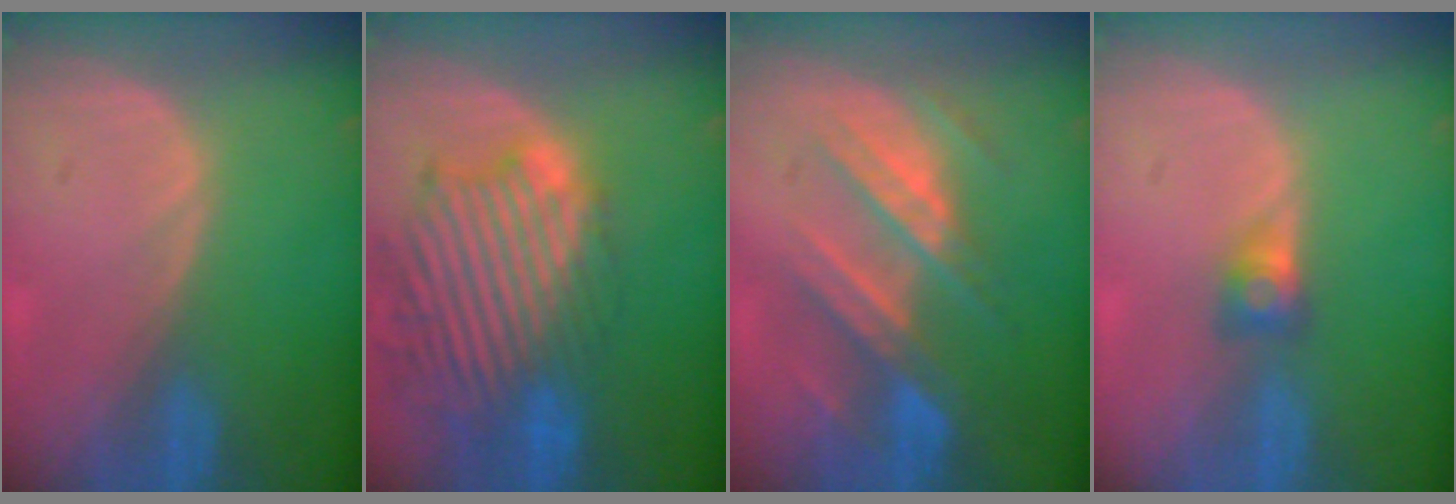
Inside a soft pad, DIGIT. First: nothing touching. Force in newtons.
{"total": 13.8, "press": 11.7, "slide": 7.3}
{"total": 8.8, "press": 7.9, "slide": 3.7}
{"total": 2.6, "press": 2.3, "slide": 1.0}